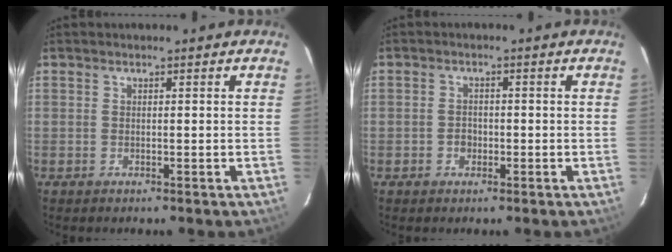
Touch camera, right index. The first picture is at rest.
{"total": 2.1, "force": [-0.7, 1.8, 0.9], "torque": [-0.017, 0.006, -0.010]}